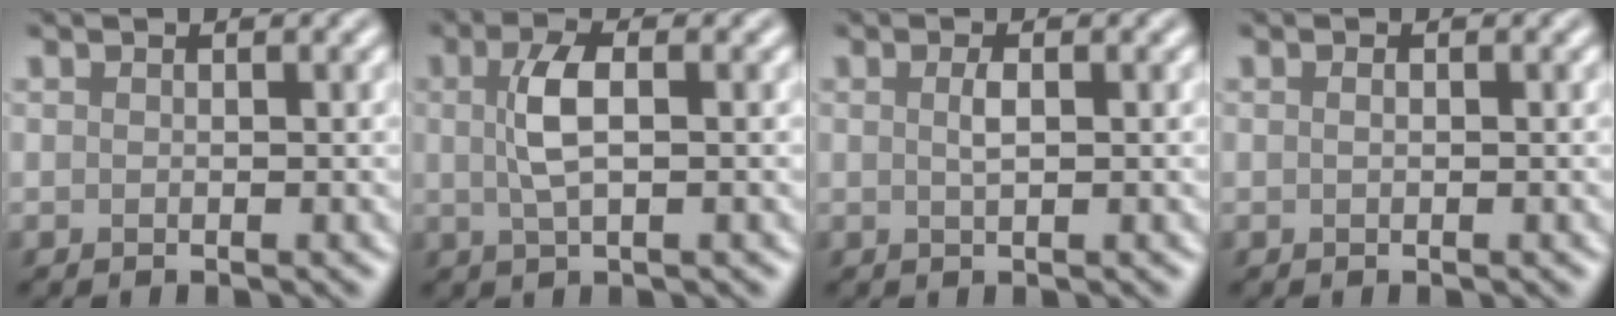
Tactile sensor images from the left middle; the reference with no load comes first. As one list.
[{"total": 3.4, "force": [0.5, 1.2, 3.2], "torque": [-0.073, 0.007, 0.008]}, {"total": 1.2, "force": [0.2, 0.2, 1.1], "torque": [-0.028, 0.003, 0.006]}, {"total": 0.5, "force": [0.0, 0.2, 0.4], "torque": [-0.013, 0.001, 0.001]}]